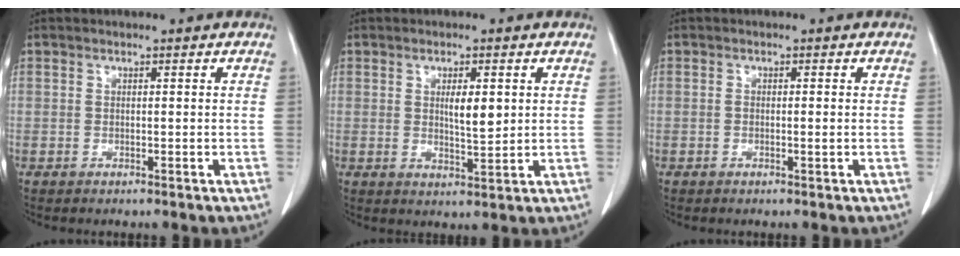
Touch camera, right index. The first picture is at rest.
{"total": 4.3, "force": [1.0, 1.1, 4.0], "torque": [-0.070, -0.004, 0.017]}
{"total": 0.8, "force": [0.0, 0.2, 0.8], "torque": [-0.011, 0.003, 0.003]}